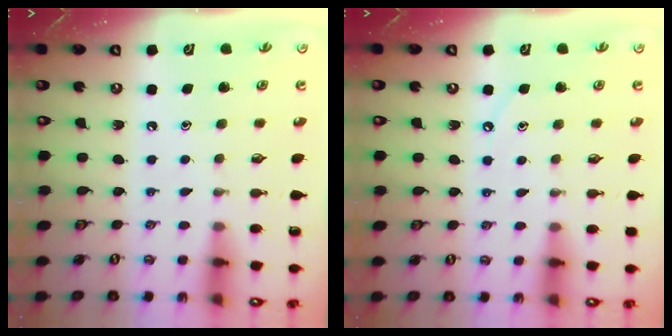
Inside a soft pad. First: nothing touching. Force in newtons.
{"total": 2.7, "press": 2.7, "slide": 0.5}